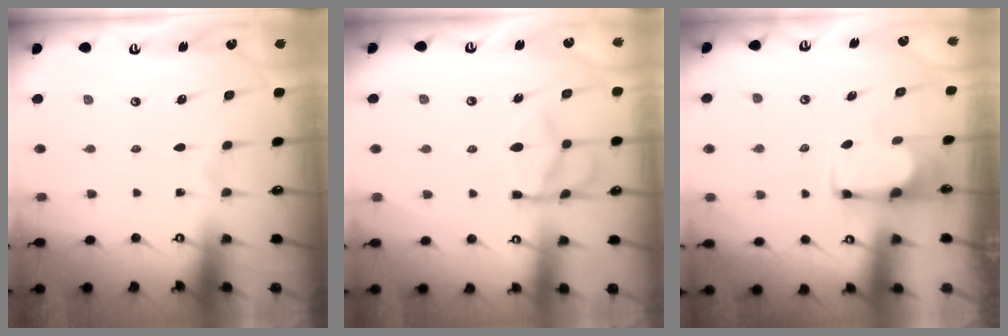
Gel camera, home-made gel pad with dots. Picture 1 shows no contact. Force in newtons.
{"total": 13.0, "press": 12.9, "slide": 1.4}
{"total": 1.8, "press": 1.6, "slide": 0.8}